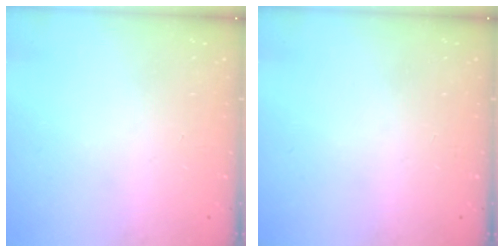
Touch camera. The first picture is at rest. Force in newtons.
{"total": 0.0}